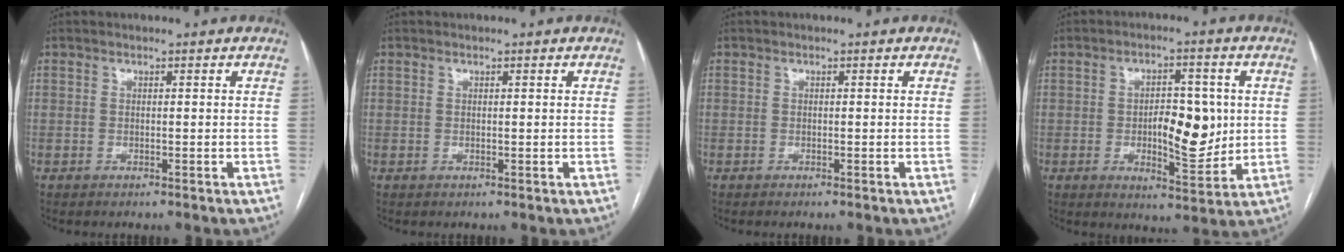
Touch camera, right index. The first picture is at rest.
{"total": 0.0}
{"total": 0.0}
{"total": 9.1, "force": [-0.1, 3.7, 8.3], "torque": [-0.123, 0.002, 0.006]}